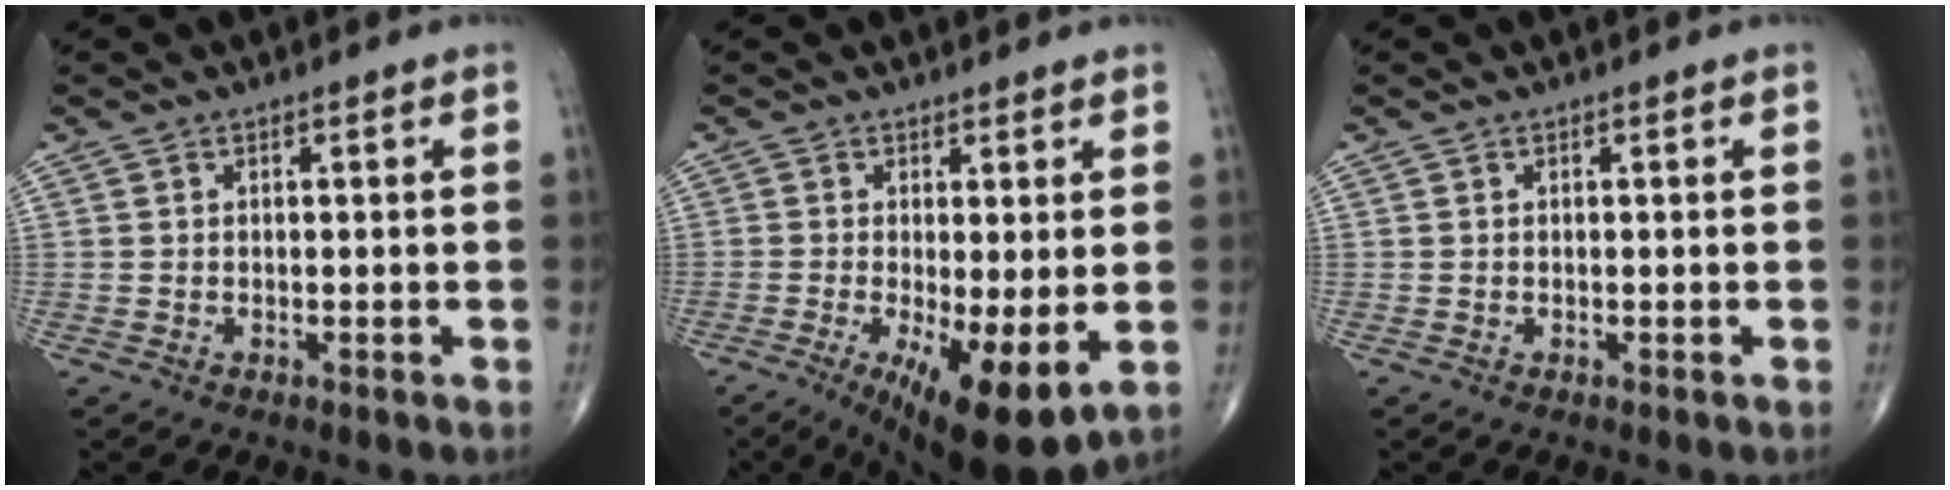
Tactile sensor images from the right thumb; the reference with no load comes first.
{"total": 12.2, "force": [-3.0, 3.6, 11.3], "torque": [-0.178, -0.023, -0.036]}
{"total": 0.0}